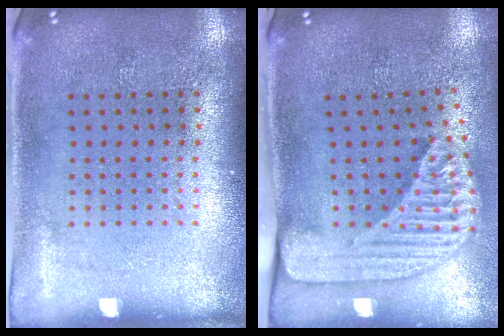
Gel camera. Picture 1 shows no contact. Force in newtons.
{"total": 2.5, "press": 1.7, "slide": 1.8}